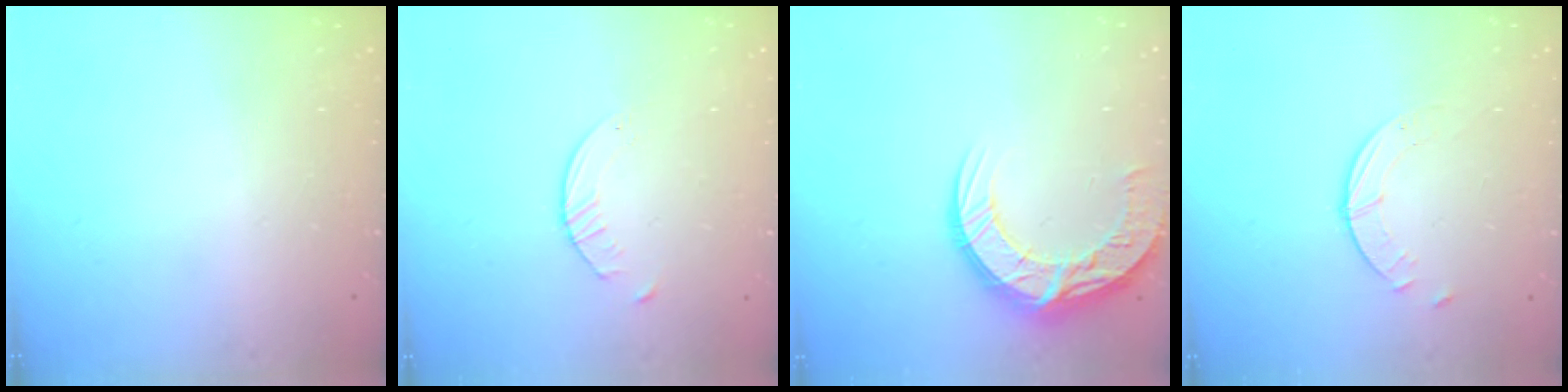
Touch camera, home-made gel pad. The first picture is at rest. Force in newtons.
{"total": 2.8, "press": 2.7, "slide": 0.3}
{"total": 13.2, "press": 13.2, "slide": 1.2}
{"total": 2.5, "press": 2.5, "slide": 0.3}